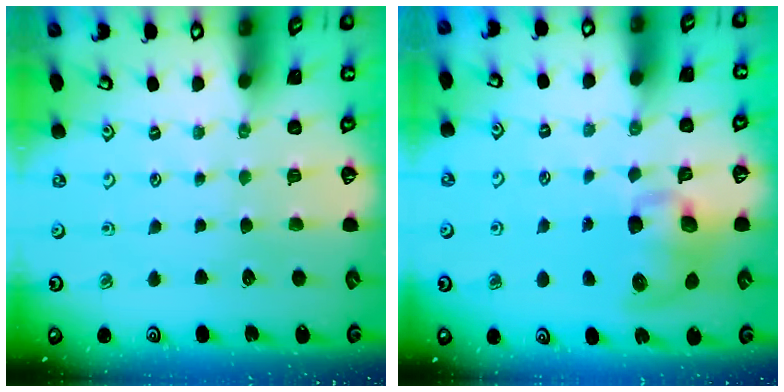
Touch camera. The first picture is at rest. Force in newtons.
{"total": 9.1, "press": 9.0, "slide": 1.6}